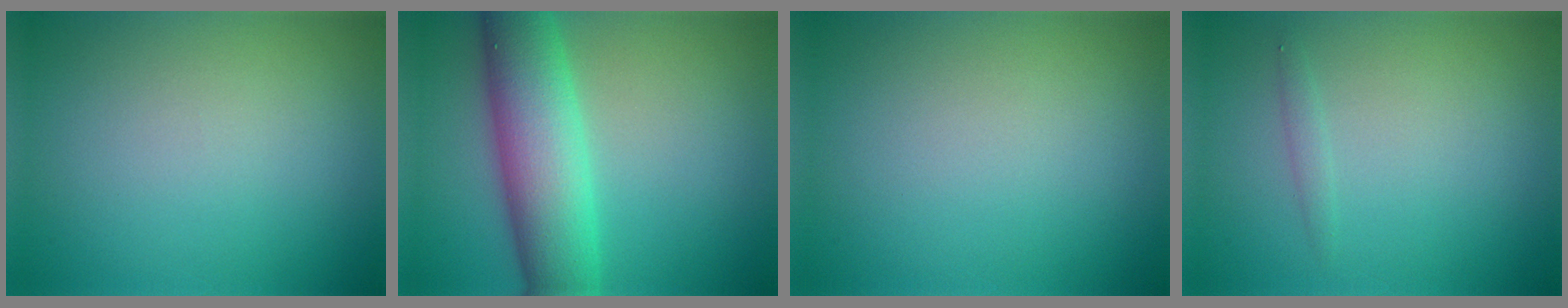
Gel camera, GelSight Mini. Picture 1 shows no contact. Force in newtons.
{"total": 8.6, "press": 8.6, "slide": 0.2}
{"total": 0.0}
{"total": 0.7, "press": 0.7, "slide": 0.0}